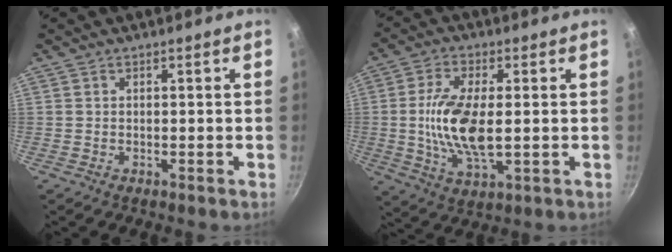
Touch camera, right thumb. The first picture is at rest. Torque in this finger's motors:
{"motor_torque": [1.87, 1.82, 1.40, -0.57, 0.34]}